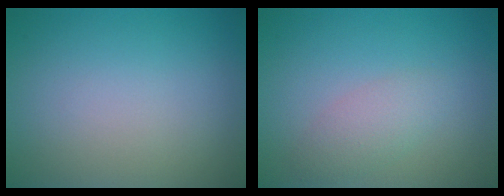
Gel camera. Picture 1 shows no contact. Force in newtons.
{"total": 2.2, "press": 2.2, "slide": 0.1}